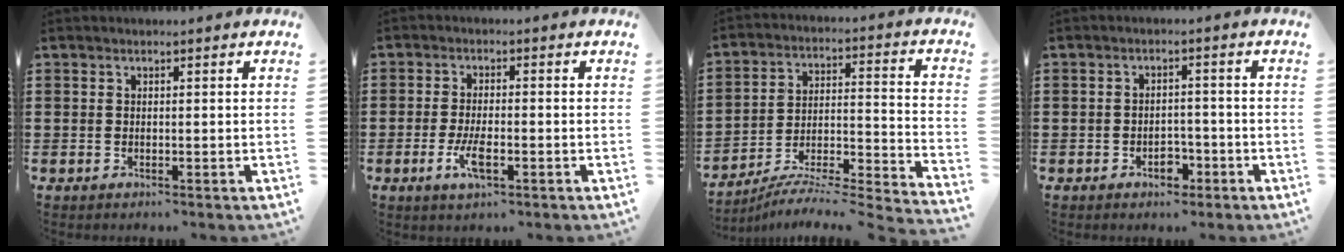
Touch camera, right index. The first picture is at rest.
{"total": 4.4, "force": [-1.6, 1.3, 3.8], "torque": [-0.083, -0.005, -0.033]}
{"total": 4.9, "force": [-4.4, 0.2, 2.2], "torque": [-0.036, -0.014, -0.092]}
{"total": 3.0, "force": [-1.8, 1.8, 1.5], "torque": [-0.029, 0.002, -0.036]}